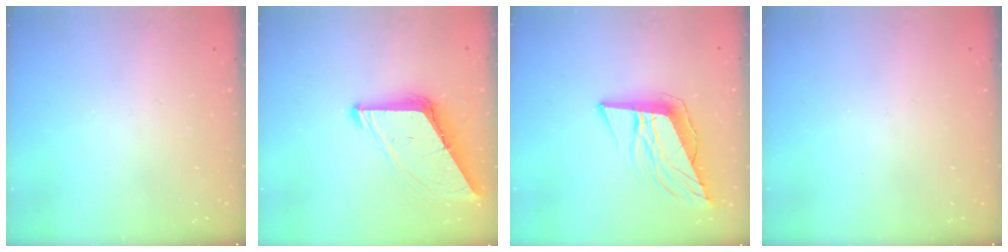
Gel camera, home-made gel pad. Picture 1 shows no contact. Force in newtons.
{"total": 8.6, "press": 8.6, "slide": 0.9}
{"total": 12.4, "press": 11.9, "slide": 3.6}
{"total": 0.0}